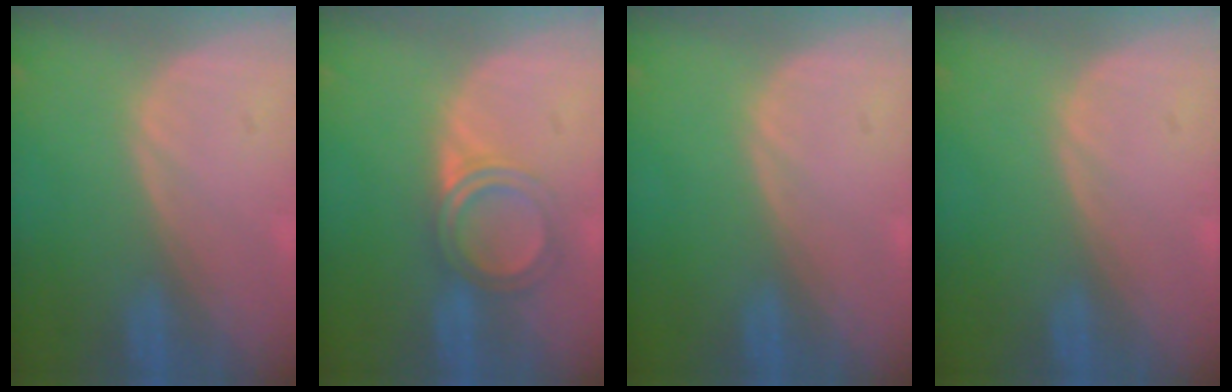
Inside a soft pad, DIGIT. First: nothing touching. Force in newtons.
{"total": 4.9, "press": 4.6, "slide": 1.4}
{"total": 0.0}
{"total": 0.0}